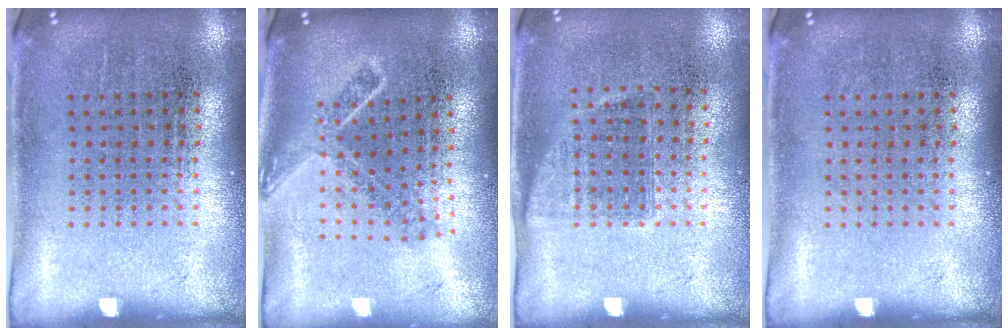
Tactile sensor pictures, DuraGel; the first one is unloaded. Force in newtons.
{"total": 1.8, "press": 1.3, "slide": 1.2}
{"total": 0.9, "press": 0.8, "slide": 0.4}
{"total": 0.0}